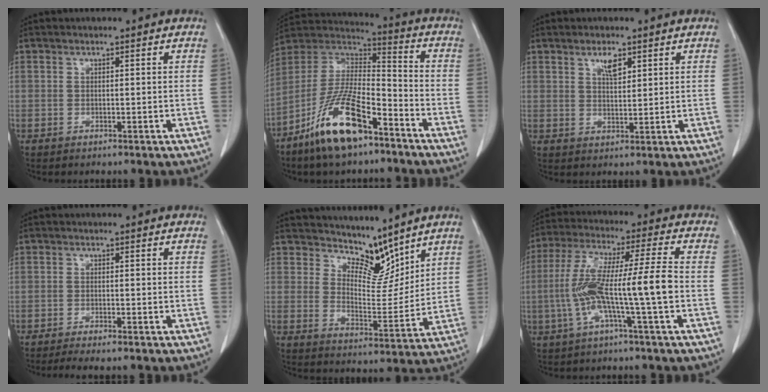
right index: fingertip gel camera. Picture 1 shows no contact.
{"total": 16.4, "force": [-10.0, 4.6, 12.2], "torque": [-0.247, -0.001, -0.184]}
{"total": 3.2, "force": [1.9, 1.1, 2.3], "torque": [-0.044, 0.000, 0.036]}
{"total": 4.5, "force": [-3.8, 0.1, 2.4], "torque": [-0.029, -0.007, -0.057]}
{"total": 6.9, "force": [6.3, 2.1, 1.7], "torque": [-0.023, -0.012, 0.119]}
{"total": 12.4, "force": [-2.6, -0.6, 12.1], "torque": [-0.241, 0.017, -0.052]}